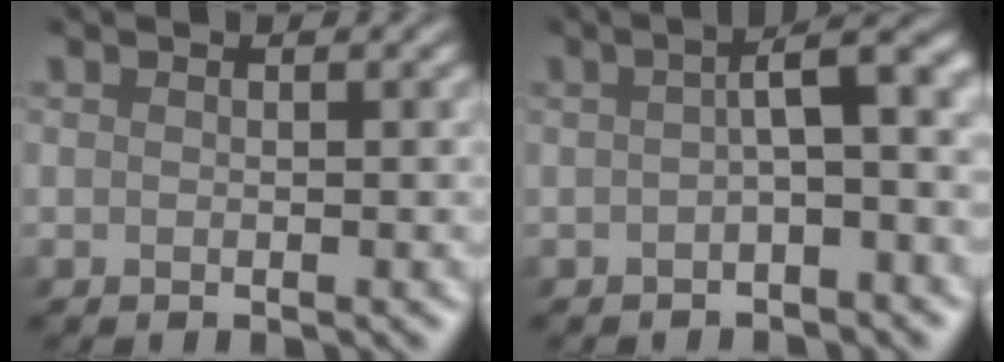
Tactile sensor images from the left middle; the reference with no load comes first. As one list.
[{"total": 4.5, "force": [-0.7, 1.2, 4.3], "torque": [-0.056, 0.016, -0.019]}]